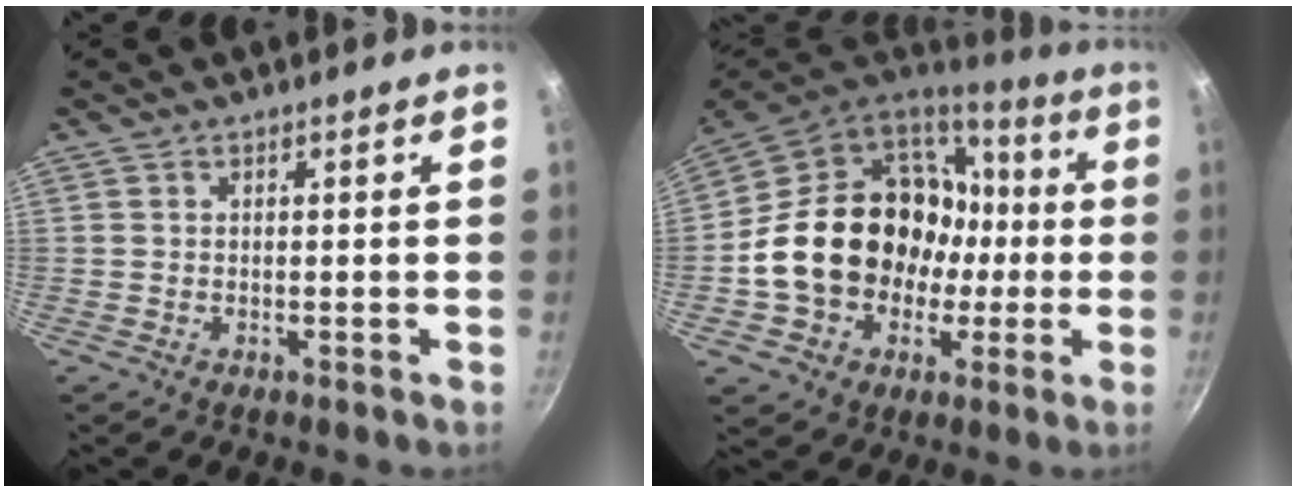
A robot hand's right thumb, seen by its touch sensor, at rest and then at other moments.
{"total": 23.9, "force": [-0.8, 19.3, 14.0], "torque": [-0.224, 0.054, 0.006]}